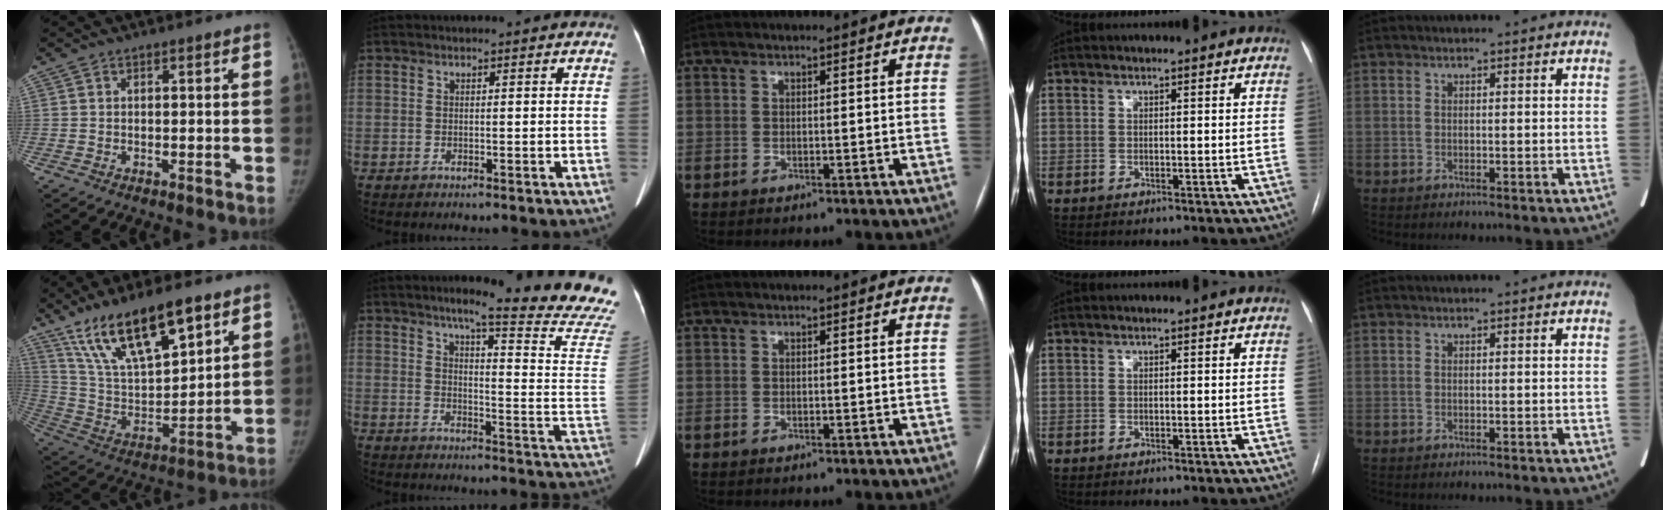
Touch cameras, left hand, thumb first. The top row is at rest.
{"thumb": {"total": 20.5, "force": [13.0, 7.3, 14.0], "torque": [-0.222, -0.049, 0.251]}, "index": {"total": 21.5, "force": [19.0, -1.4, 10.1], "torque": [-0.135, -0.112, 0.222]}}